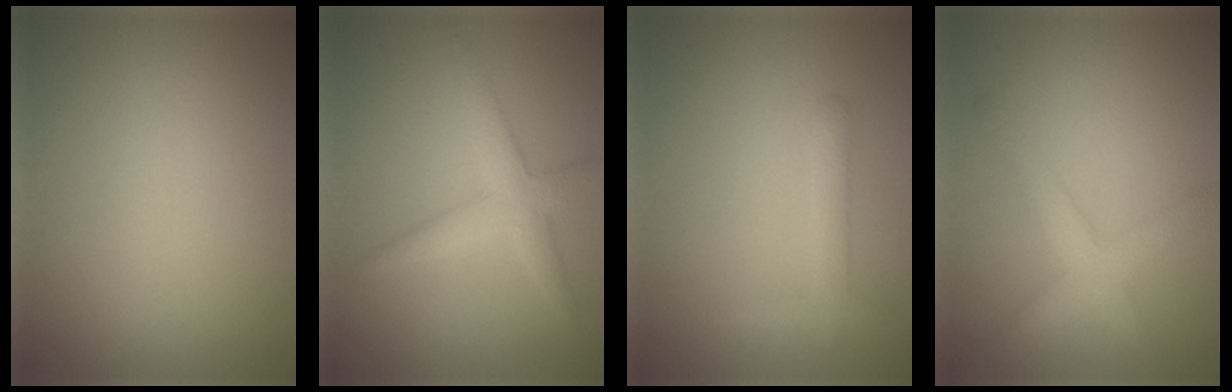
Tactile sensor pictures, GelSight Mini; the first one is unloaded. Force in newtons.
{"total": 3.2, "press": 3.2, "slide": 0.2}
{"total": 1.8, "press": 1.8, "slide": 0.1}
{"total": 3.2, "press": 3.2, "slide": 0.1}